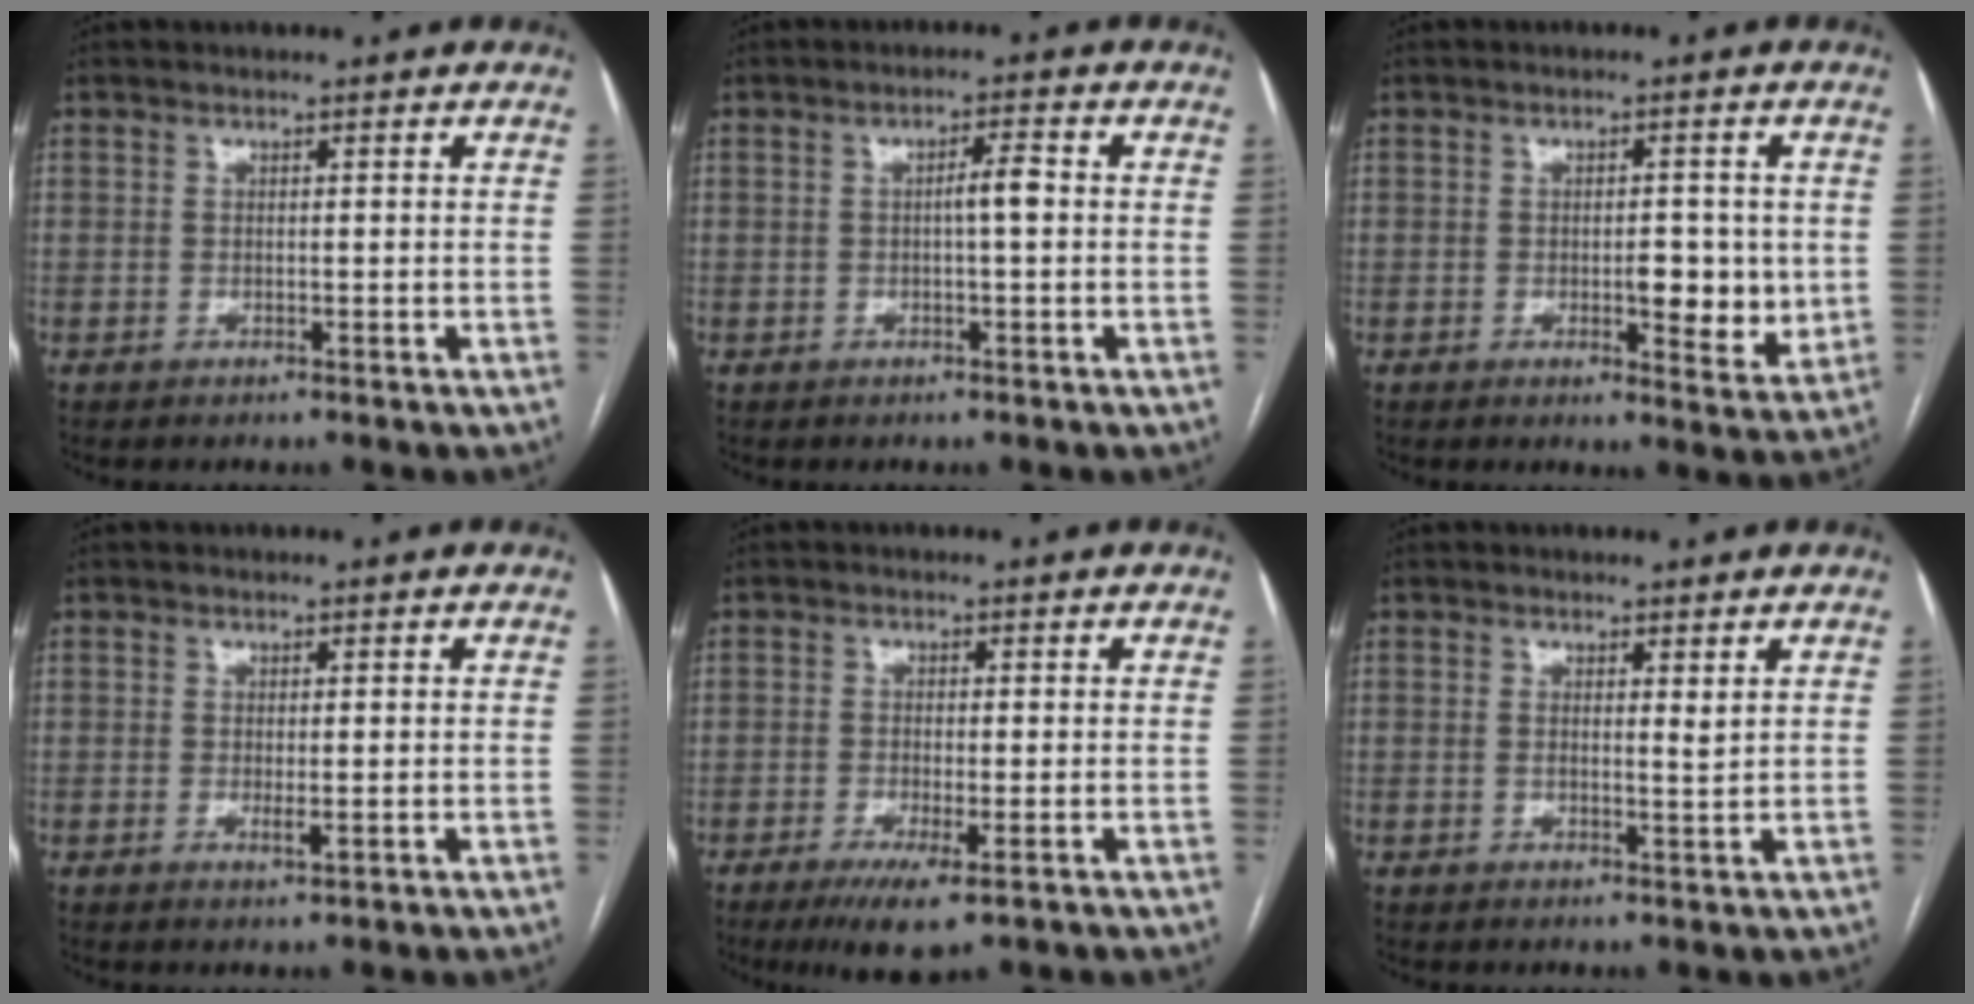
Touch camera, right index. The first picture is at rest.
{"total": 2.7, "force": [0.0, 0.3, 2.7], "torque": [-0.043, 0.006, -0.001]}
{"total": 6.0, "force": [-0.4, 2.4, 5.5], "torque": [-0.071, -0.006, -0.001]}
{"total": 1.5, "force": [-0.3, 0.5, 1.4], "torque": [-0.024, -0.004, -0.003]}
{"total": 5.7, "force": [-3.1, 1.1, 4.6], "torque": [-0.081, -0.014, -0.048]}
{"total": 1.4, "force": [0.7, 0.1, 1.2], "torque": [-0.023, -0.006, 0.011]}